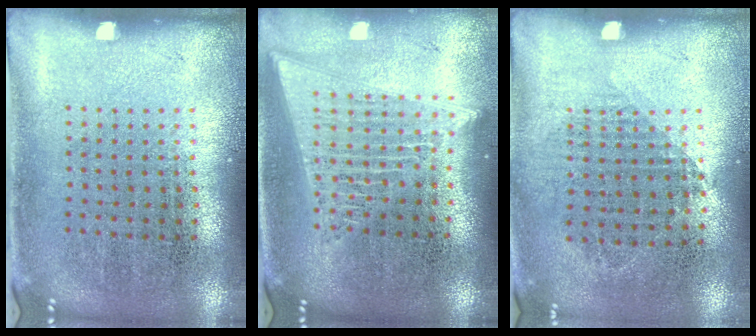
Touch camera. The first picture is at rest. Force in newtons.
{"total": 2.0, "press": 1.7, "slide": 1.0}
{"total": 0.9, "press": 0.8, "slide": 0.3}